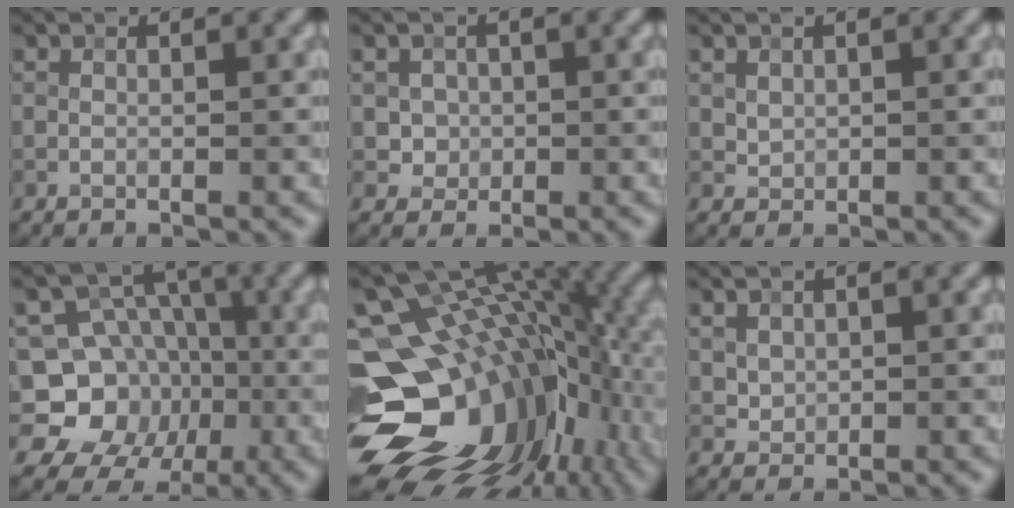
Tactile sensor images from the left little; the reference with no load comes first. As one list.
[{"total": 2.3, "force": [0.4, 2.2, 0.7], "torque": [-0.003, -0.004, 0.016]}, {"total": 0.9, "force": [0.4, 0.7, 0.3], "torque": [-0.006, -0.004, 0.013]}, {"total": 11.6, "force": [-3.7, 10.2, 4.0], "torque": [-0.068, 0.003, -0.092]}, {"total": 18.2, "force": [-2.5, 12.8, 12.7], "torque": [-0.220, -0.015, -0.017]}, {"total": 1.3, "force": [0.5, 1.1, 0.5], "torque": [-0.009, -0.005, 0.015]}]